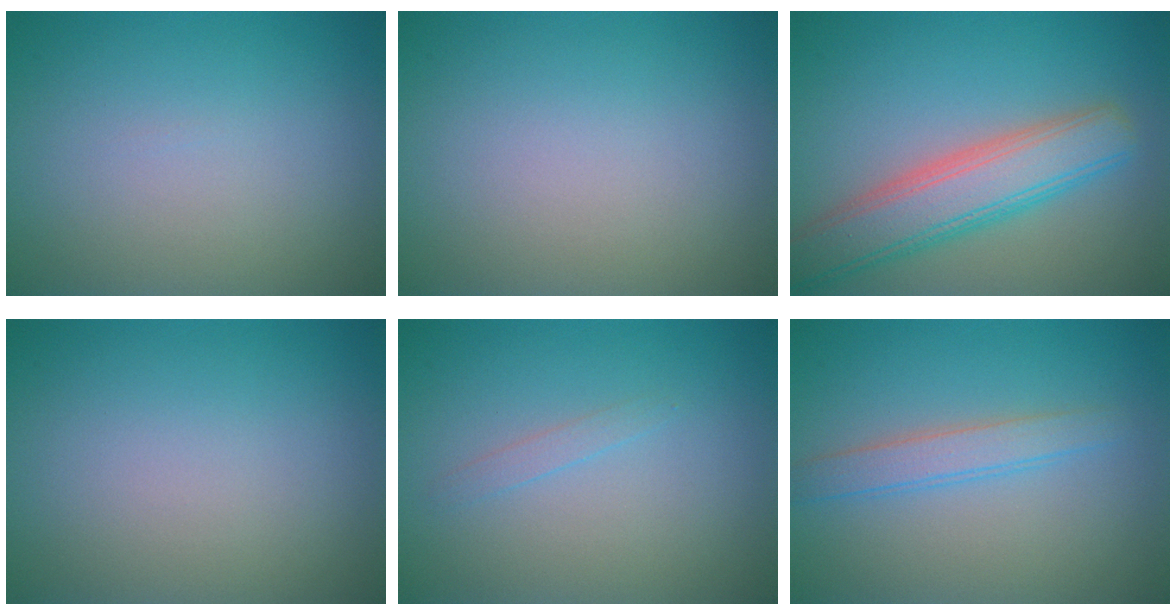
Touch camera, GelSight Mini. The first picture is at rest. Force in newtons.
{"total": 0.0}
{"total": 6.4, "press": 6.4, "slide": 0.3}
{"total": 0.0}
{"total": 0.8, "press": 0.8, "slide": 0.1}
{"total": 2.4, "press": 2.4, "slide": 0.1}